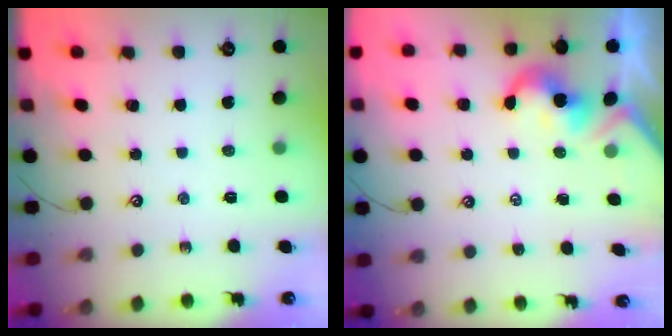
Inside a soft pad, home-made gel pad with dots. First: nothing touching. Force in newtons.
{"total": 2.1, "press": 2.1, "slide": 0.4}